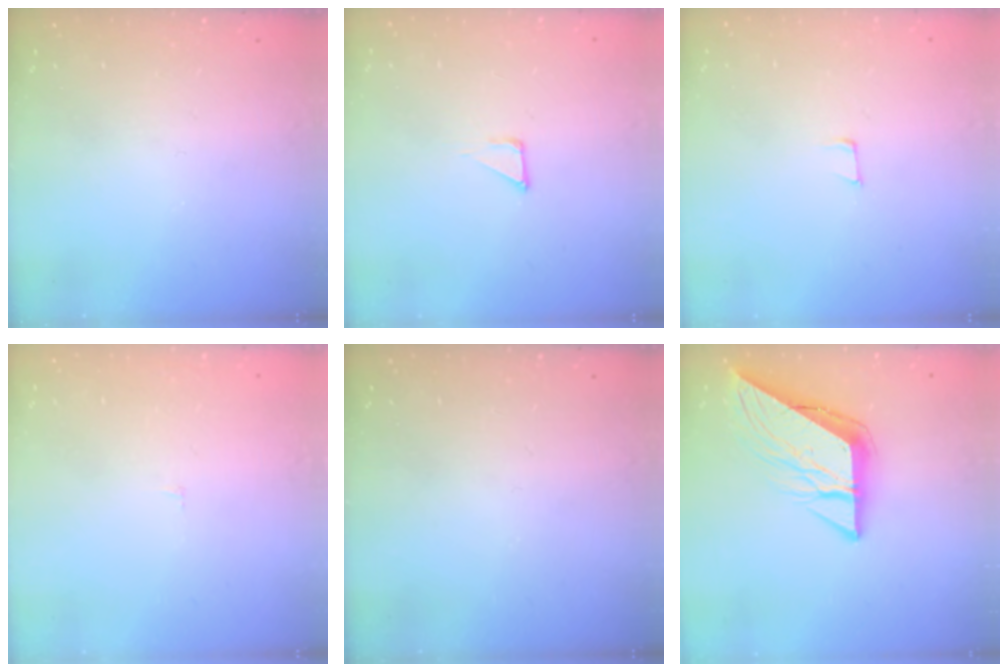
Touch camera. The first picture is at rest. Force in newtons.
{"total": 2.7, "press": 2.7, "slide": 0.3}
{"total": 4.1, "press": 4.0, "slide": 1.1}
{"total": 1.6, "press": 1.6, "slide": 0.1}
{"total": 0.0}
{"total": 11.6, "press": 11.5, "slide": 1.4}